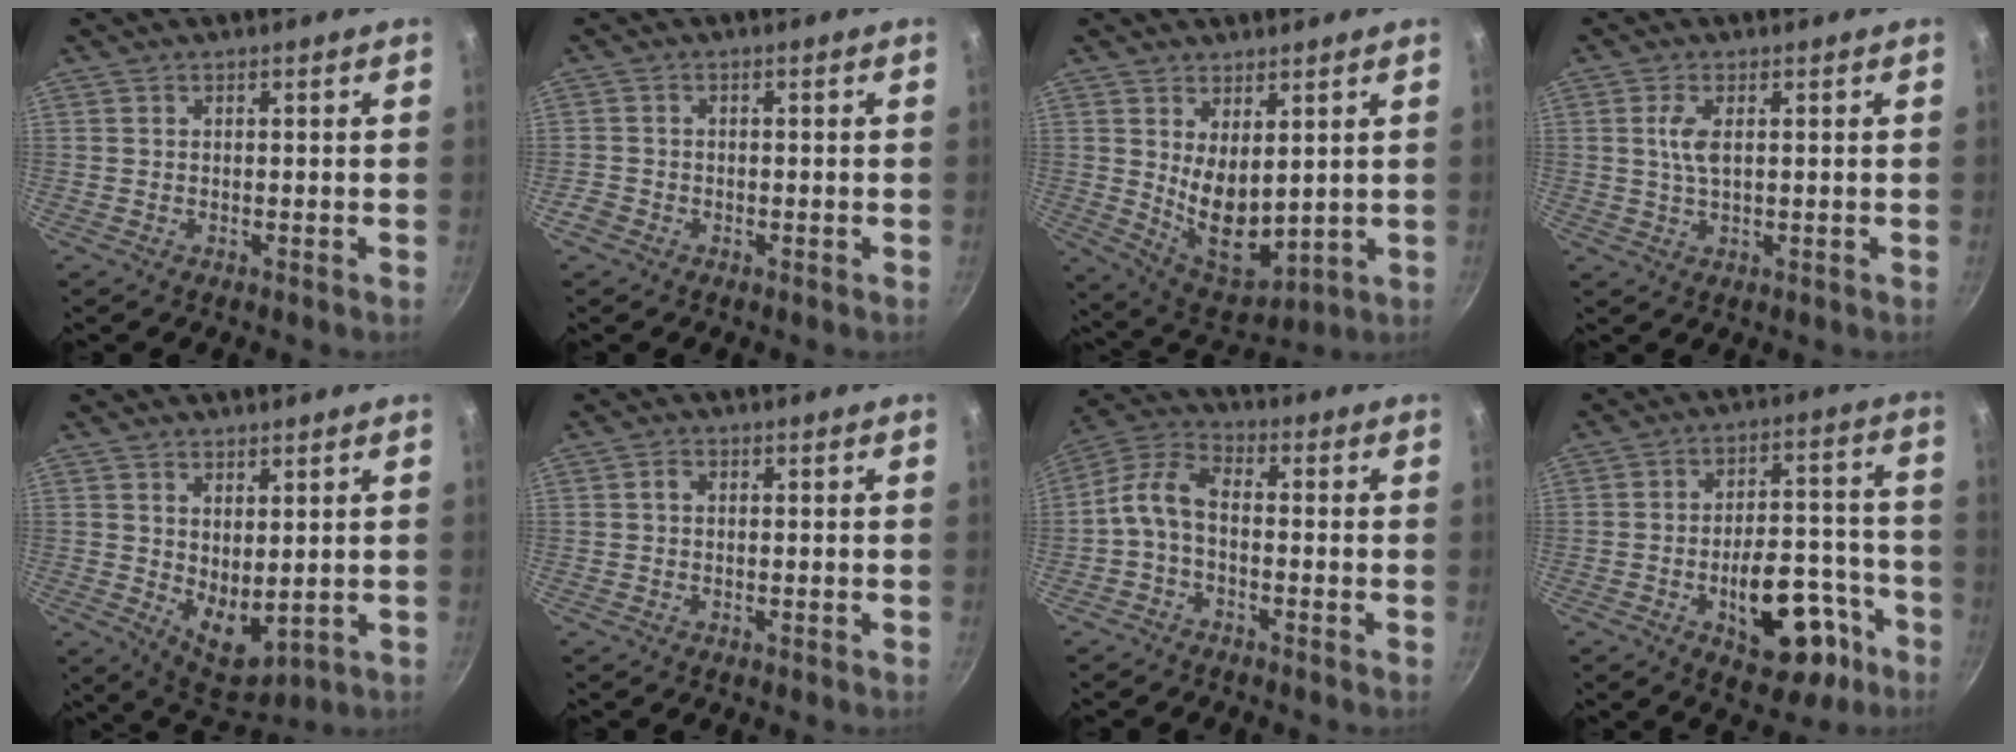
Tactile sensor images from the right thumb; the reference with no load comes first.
{"total": 1.9, "force": [-1.2, 1.4, 0.6], "torque": [-0.014, 0.007, -0.024]}
{"total": 10.8, "force": [2.2, 5.7, 8.9], "torque": [-0.122, -0.043, 0.063]}
{"total": 3.7, "force": [0.7, 1.5, 3.4], "torque": [-0.074, 0.001, 0.015]}
{"total": 8.2, "force": [2.1, 4.4, 6.6], "torque": [-0.083, -0.038, 0.051]}
{"total": 1.2, "force": [0.0, 0.9, 0.7], "torque": [-0.013, 0.007, -0.001]}
{"total": 7.3, "force": [-2.0, 3.9, 5.7], "torque": [-0.129, 0.039, -0.054]}
{"total": 17.5, "force": [-7.8, 9.4, 12.6], "torque": [-0.124, 0.064, -0.097]}